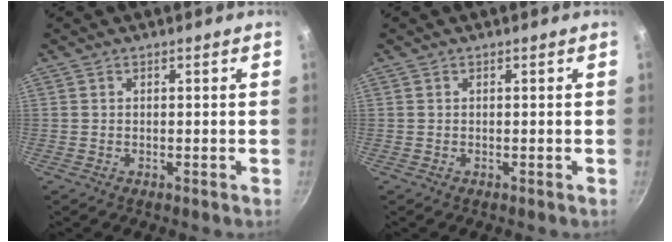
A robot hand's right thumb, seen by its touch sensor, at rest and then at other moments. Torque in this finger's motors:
{"motor_torque": [0.00, 0.00, 0.00, 0.00, 0.00]}